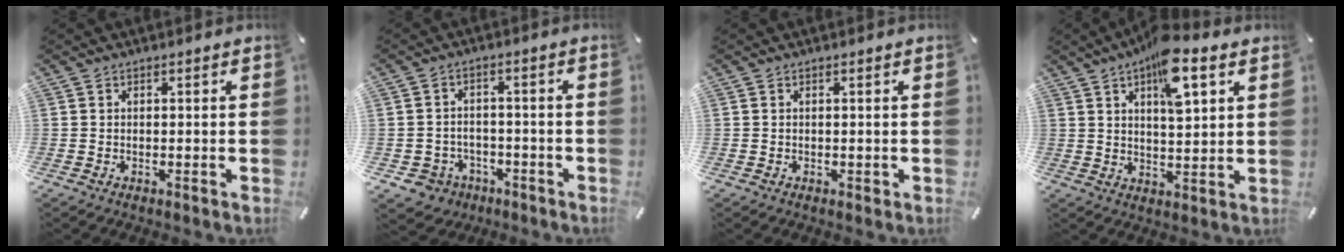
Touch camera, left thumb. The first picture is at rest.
{"total": 5.3, "force": [-2.4, 4.6, 1.1], "torque": [-0.043, 0.011, -0.047]}
{"total": 0.5, "force": [0.1, 0.4, 0.3], "torque": [-0.007, 0.001, 0.002]}
{"total": 12.1, "force": [6.6, 4.9, 8.9], "torque": [-0.129, -0.023, 0.108]}